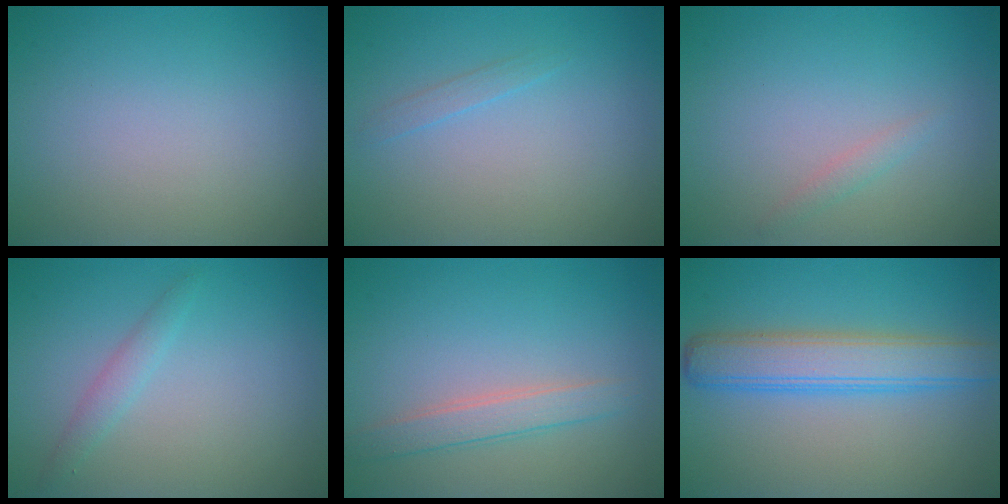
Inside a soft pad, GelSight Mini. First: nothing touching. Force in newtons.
{"total": 0.8, "press": 0.8, "slide": 0.1}
{"total": 0.9, "press": 0.9, "slide": 0.1}
{"total": 1.4, "press": 1.4, "slide": 0.0}
{"total": 2.2, "press": 2.2, "slide": 0.1}
{"total": 5.2, "press": 5.2, "slide": 0.1}